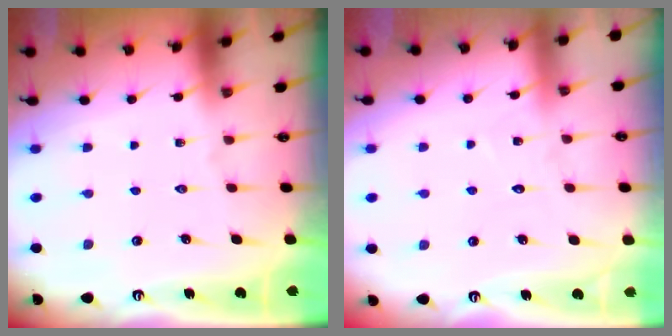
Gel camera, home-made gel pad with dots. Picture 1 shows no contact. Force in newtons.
{"total": 5.3, "press": 5.3, "slide": 0.5}